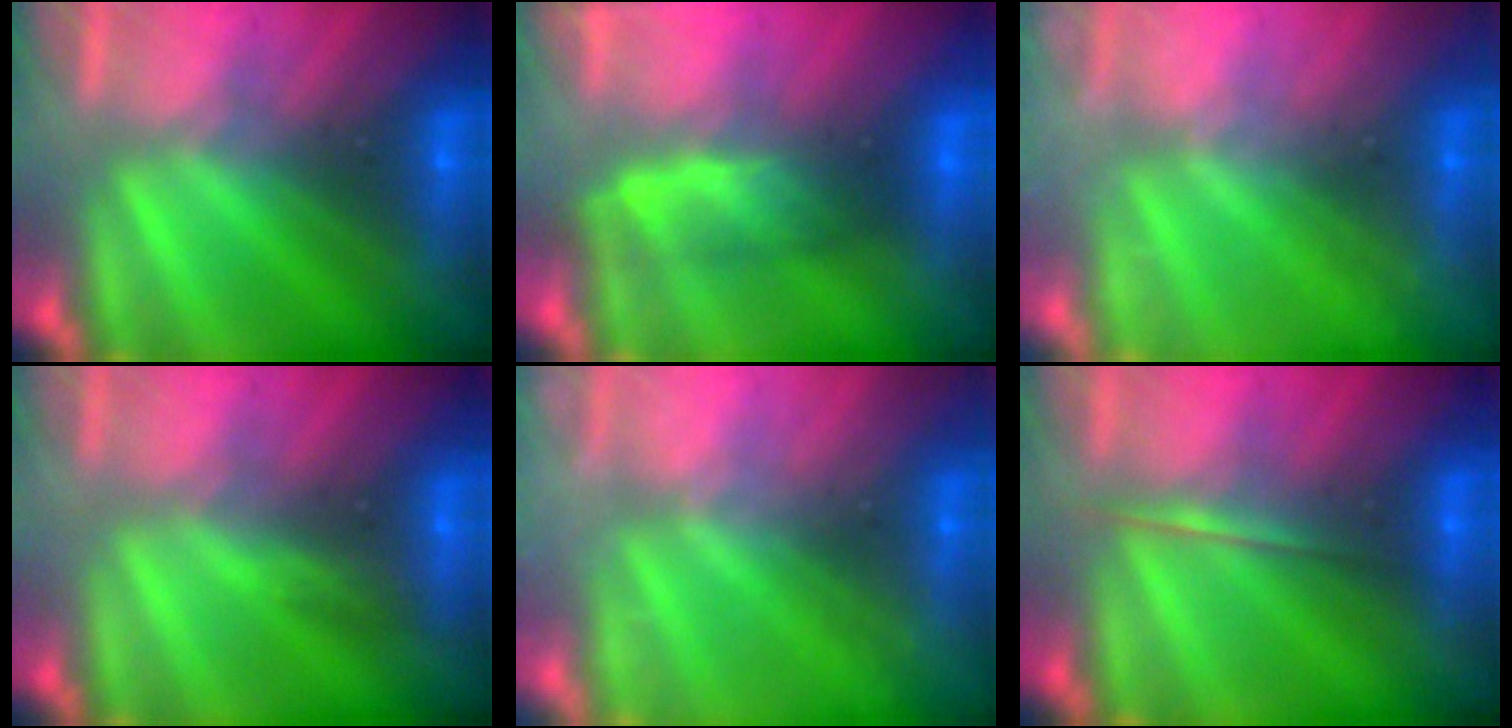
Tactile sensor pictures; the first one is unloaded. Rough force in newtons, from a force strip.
{"total": 3.8}
{"total": 2.3}
{"total": 2.9}
{"total": 2.3}
{"total": 1.7}